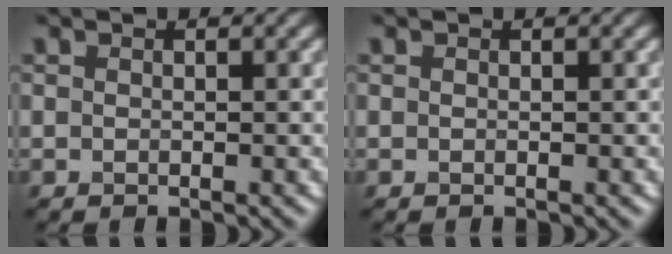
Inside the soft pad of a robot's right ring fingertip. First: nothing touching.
{"total": 0.0}